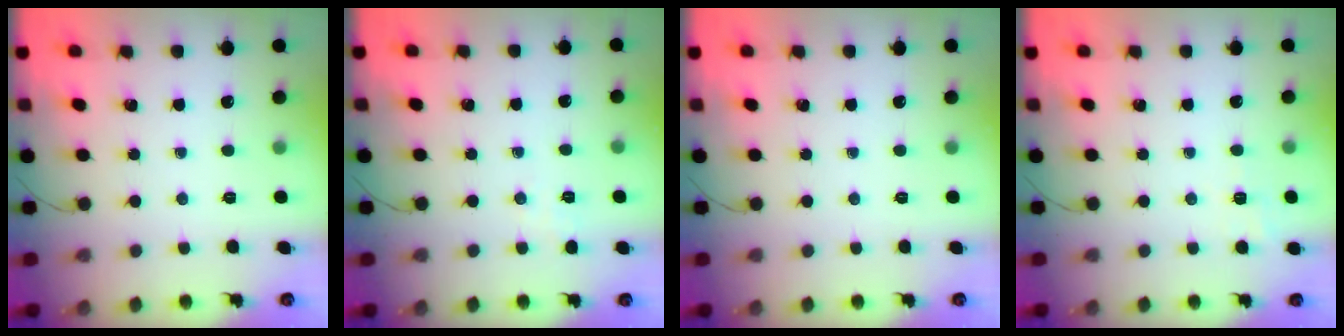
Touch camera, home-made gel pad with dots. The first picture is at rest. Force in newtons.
{"total": 1.2, "press": 0.3, "slide": 1.2}
{"total": 0.0}
{"total": 2.6, "press": 2.1, "slide": 1.6}